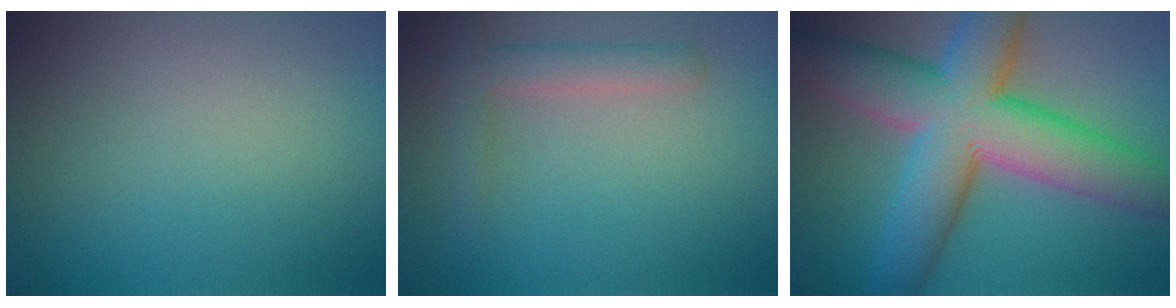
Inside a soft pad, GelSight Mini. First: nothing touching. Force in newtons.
{"total": 2.9, "press": 2.9, "slide": 0.2}
{"total": 13.2, "press": 13.2, "slide": 0.4}